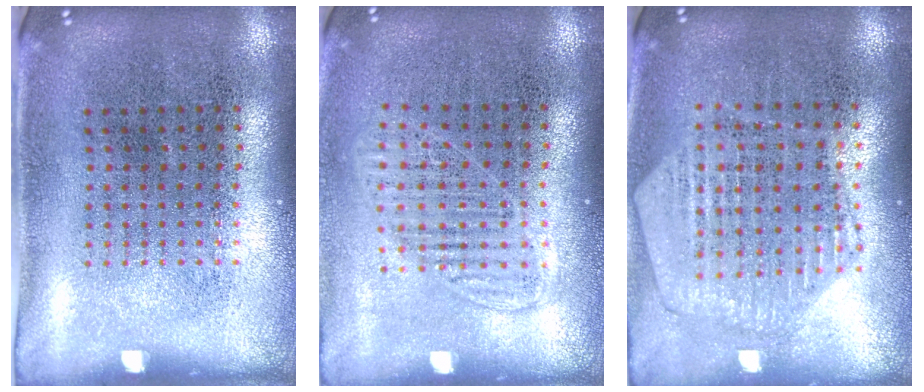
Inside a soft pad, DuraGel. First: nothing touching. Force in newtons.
{"total": 1.3, "press": 1.2, "slide": 0.6}
{"total": 1.1, "press": 1.1, "slide": 0.2}